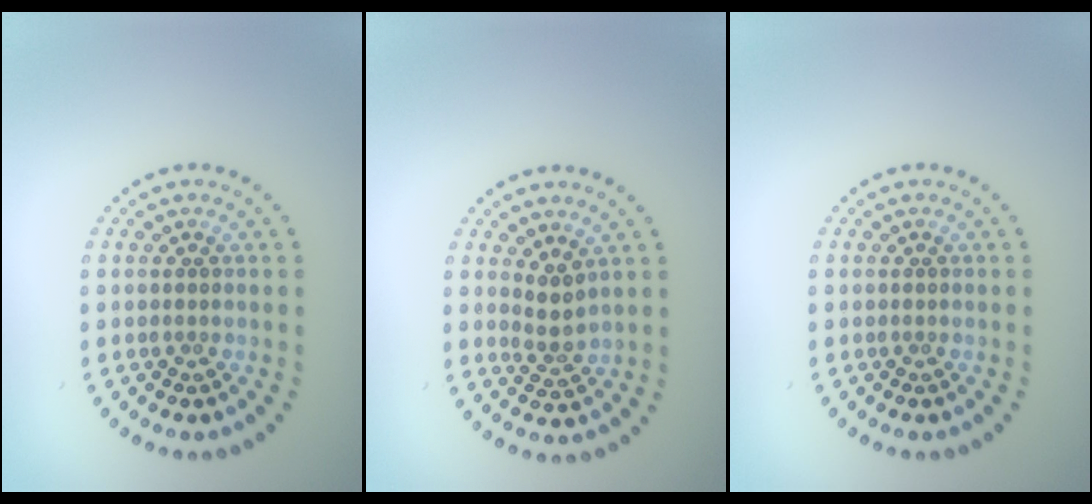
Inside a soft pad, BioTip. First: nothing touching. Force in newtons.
{"total": 2.0, "press": 1.5, "slide": 1.3}
{"total": 0.0}